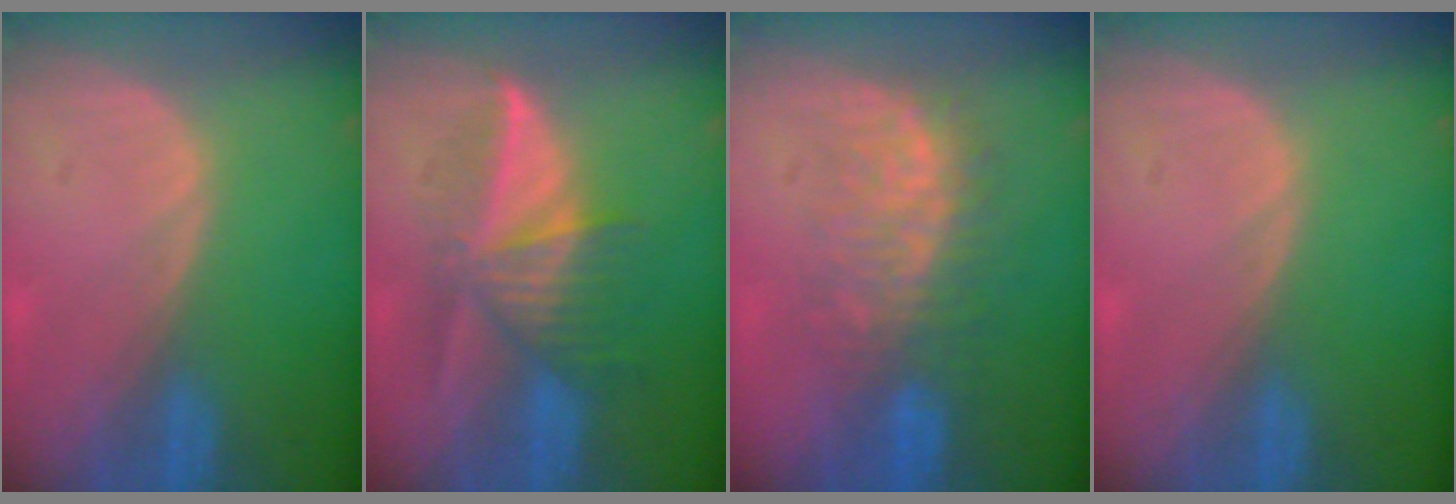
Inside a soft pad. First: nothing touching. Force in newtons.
{"total": 6.8, "press": 6.8, "slide": 0.4}
{"total": 7.6, "press": 7.5, "slide": 1.2}
{"total": 0.0}